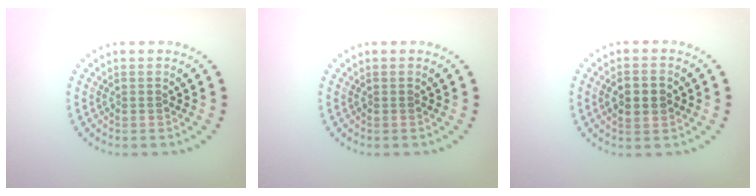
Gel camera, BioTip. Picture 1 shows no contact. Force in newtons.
{"total": 0.0}
{"total": 2.5, "press": 2.5, "slide": 0.1}